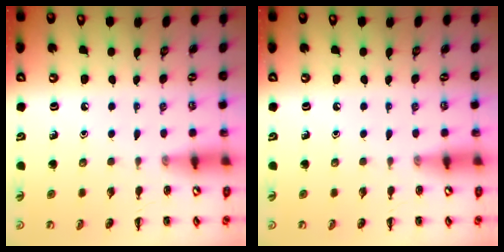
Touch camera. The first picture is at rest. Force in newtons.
{"total": 0.0}